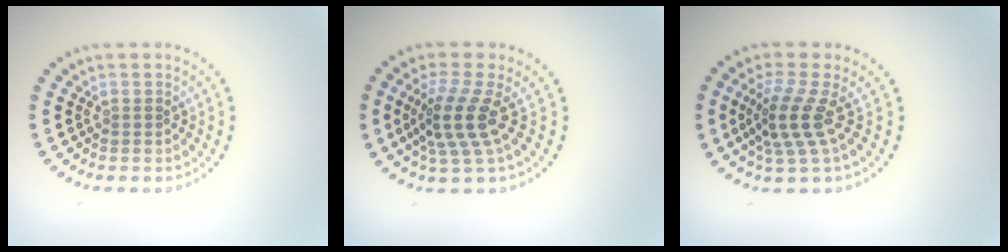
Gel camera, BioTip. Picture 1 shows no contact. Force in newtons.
{"total": 3.9, "press": 2.9, "slide": 2.6}
{"total": 3.6, "press": 2.7, "slide": 2.4}